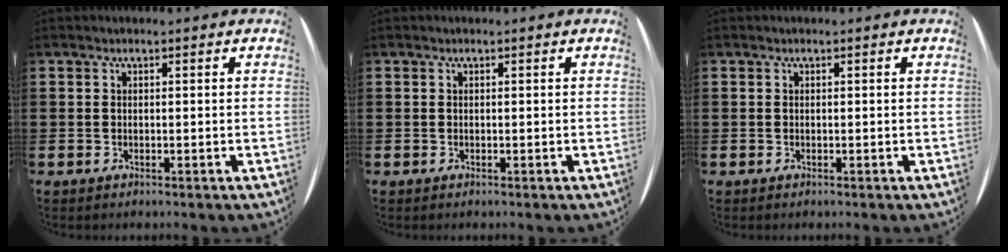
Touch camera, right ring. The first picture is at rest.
{"total": 0.0}
{"total": 0.0}